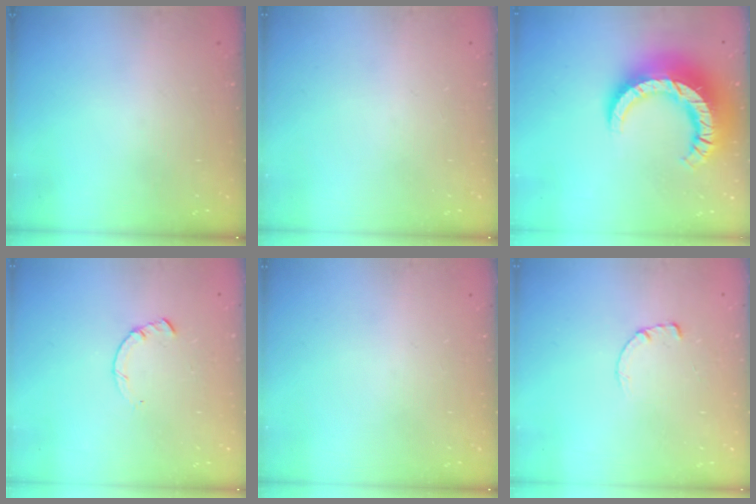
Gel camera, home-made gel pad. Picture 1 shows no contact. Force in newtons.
{"total": 0.0}
{"total": 18.8, "press": 18.7, "slide": 2.1}
{"total": 1.4, "press": 1.4, "slide": 0.2}
{"total": 0.0}
{"total": 0.7, "press": 0.6, "slide": 0.2}